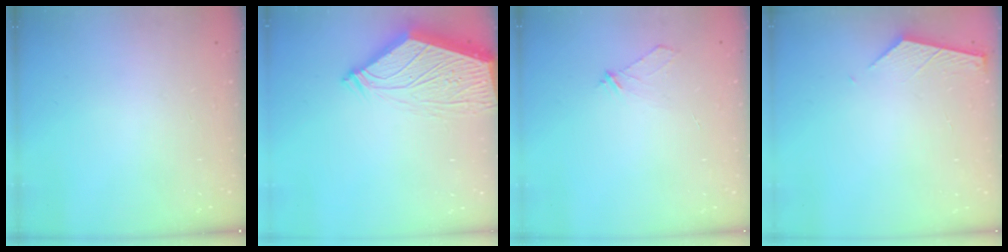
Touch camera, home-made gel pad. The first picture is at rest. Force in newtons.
{"total": 7.2, "press": 7.1, "slide": 1.0}
{"total": 3.6, "press": 3.6, "slide": 0.4}
{"total": 3.5, "press": 3.4, "slide": 0.3}